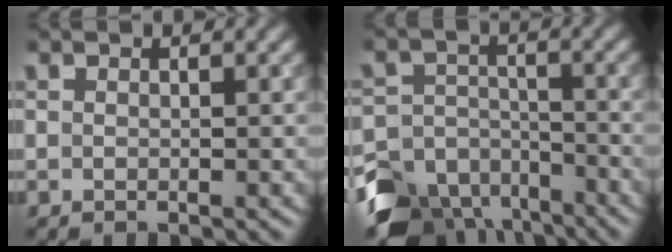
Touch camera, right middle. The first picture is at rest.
{"total": 9.3, "force": [-7.1, 5.4, 2.7], "torque": [-0.037, -0.004, -0.121]}